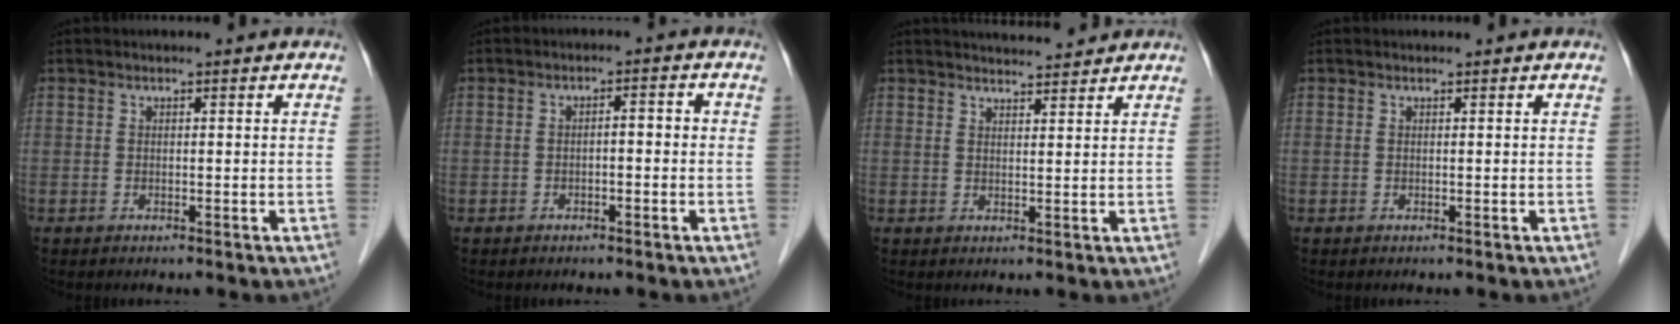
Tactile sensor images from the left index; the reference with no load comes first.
{"total": 2.5, "force": [-0.6, 0.8, 2.3], "torque": [-0.038, 0.018, -0.006]}
{"total": 5.3, "force": [5.2, 0.4, 0.9], "torque": [-0.017, 0.013, 0.070]}
{"total": 0.0}